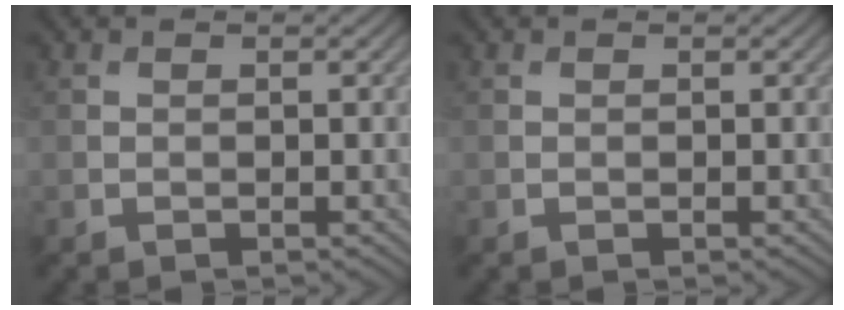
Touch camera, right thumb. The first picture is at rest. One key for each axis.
{"total": 0.0}